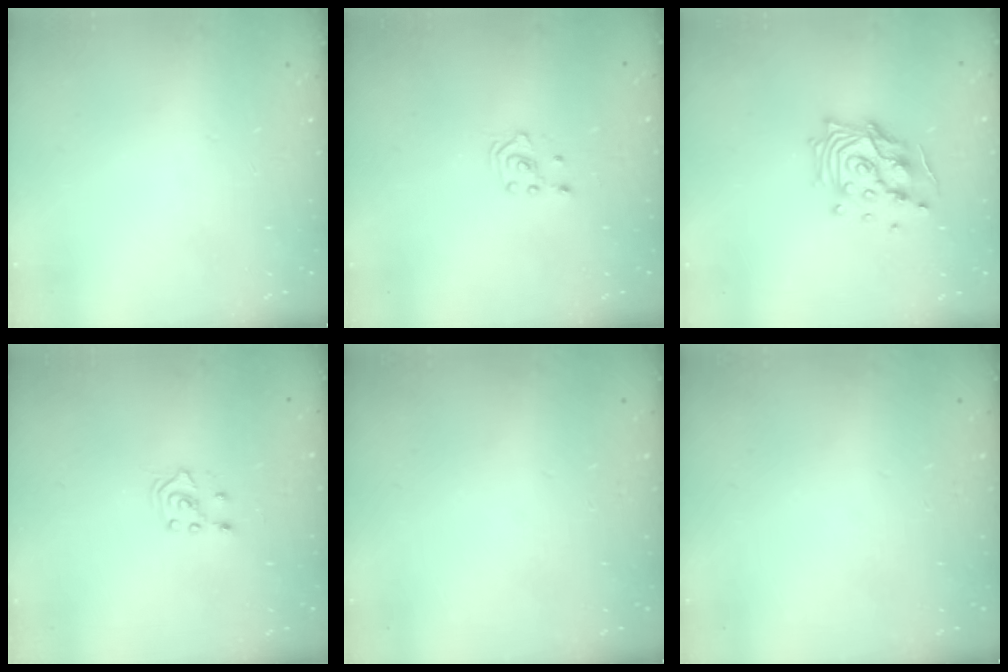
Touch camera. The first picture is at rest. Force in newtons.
{"total": 2.0, "press": 2.0, "slide": 0.3}
{"total": 13.8, "press": 13.6, "slide": 2.0}
{"total": 3.1, "press": 3.0, "slide": 0.8}
{"total": 0.0}
{"total": 0.0}